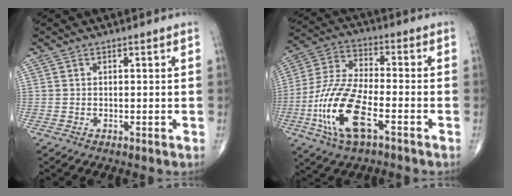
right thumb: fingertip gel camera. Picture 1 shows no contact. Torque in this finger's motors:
{"motor_torque": [0.54, 0.20, 1.51, -0.28, 0.41]}